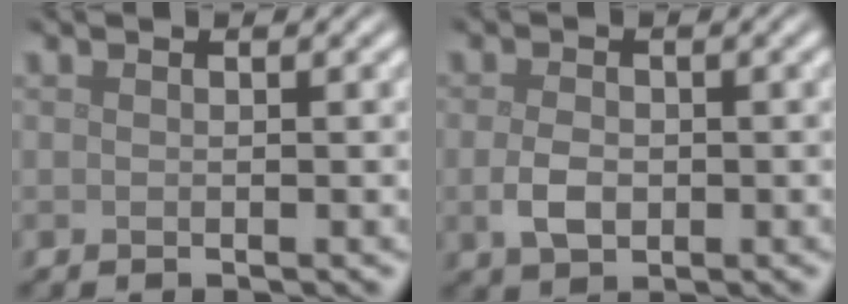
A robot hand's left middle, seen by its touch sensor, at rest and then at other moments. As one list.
[{"total": 2.4, "force": [-0.4, 1.7, 1.7], "torque": [-0.037, -0.004, -0.009]}]